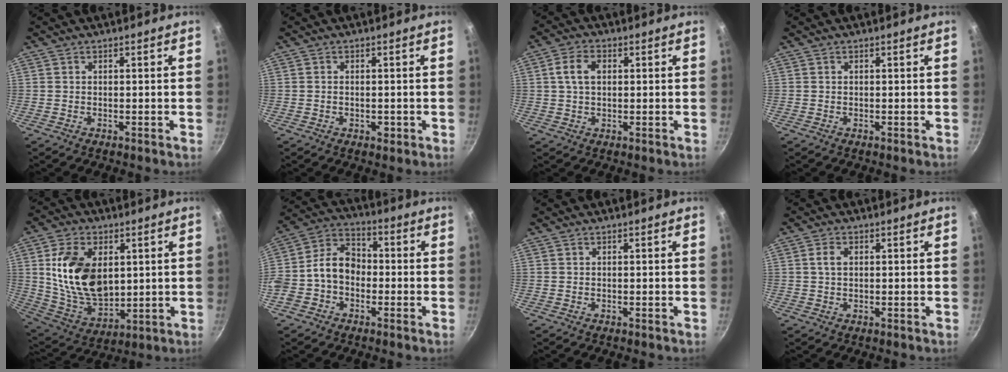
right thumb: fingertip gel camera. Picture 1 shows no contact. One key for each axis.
{"total": 1.7, "fx": -0.4, "fy": 1.1, "fz": 1.2, "tx": -0.017, "ty": 0.000, "tz": -0.006}
{"total": 5.3, "fx": 1.1, "fy": 3.4, "fz": 3.9, "tx": -0.066, "ty": 0.007, "tz": 0.016}
{"total": 0.0}
{"total": 17.6, "fx": 3.4, "fy": 11.3, "fz": 13.1, "tx": -0.209, "ty": -0.024, "tz": 0.078}
{"total": 10.1, "fx": -1.8, "fy": 7.6, "fz": 6.4, "tx": -0.087, "ty": 0.041, "tz": -0.056}
{"total": 0.0}
{"total": 2.5, "fx": 0.5, "fy": 1.6, "fz": 1.8, "tx": -0.031, "ty": 0.003, "tz": 0.010}